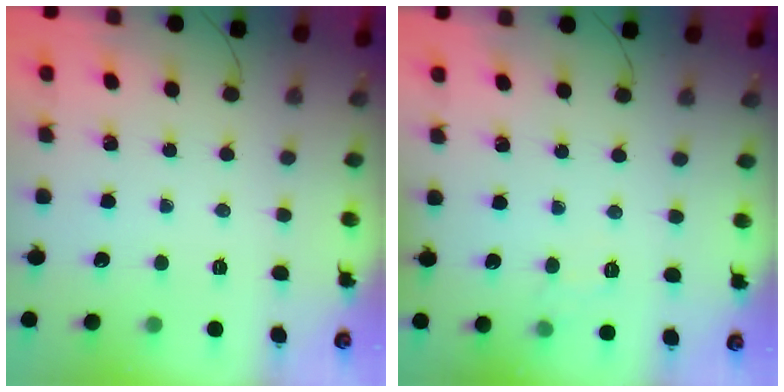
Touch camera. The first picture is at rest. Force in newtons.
{"total": 5.9, "press": 5.7, "slide": 1.4}